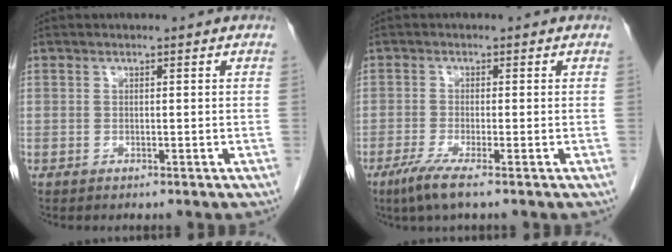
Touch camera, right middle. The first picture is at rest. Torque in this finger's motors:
{"motor_torque": [0.69, -0.54, 0.07, 0.05]}